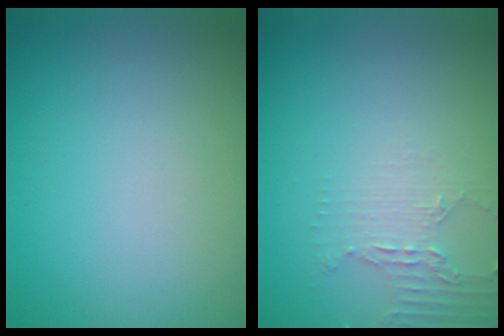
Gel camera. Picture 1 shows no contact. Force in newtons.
{"total": 2.1, "press": 1.5, "slide": 1.4}